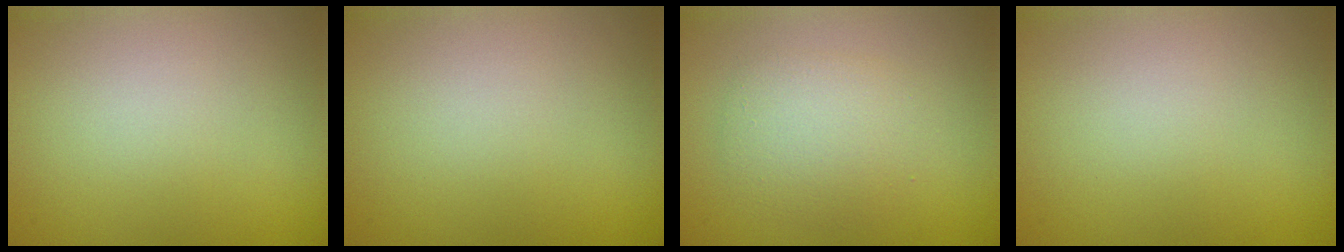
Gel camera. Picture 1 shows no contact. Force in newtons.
{"total": 0.0}
{"total": 2.9, "press": 2.9, "slide": 0.1}
{"total": 0.0}